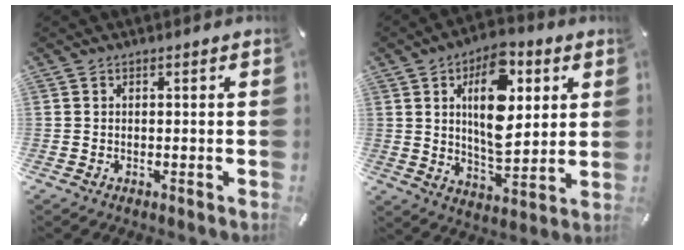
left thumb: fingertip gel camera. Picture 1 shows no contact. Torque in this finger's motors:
{"motor_torque": [2.35, 2.32, 1.49, -1.28, 0.61]}